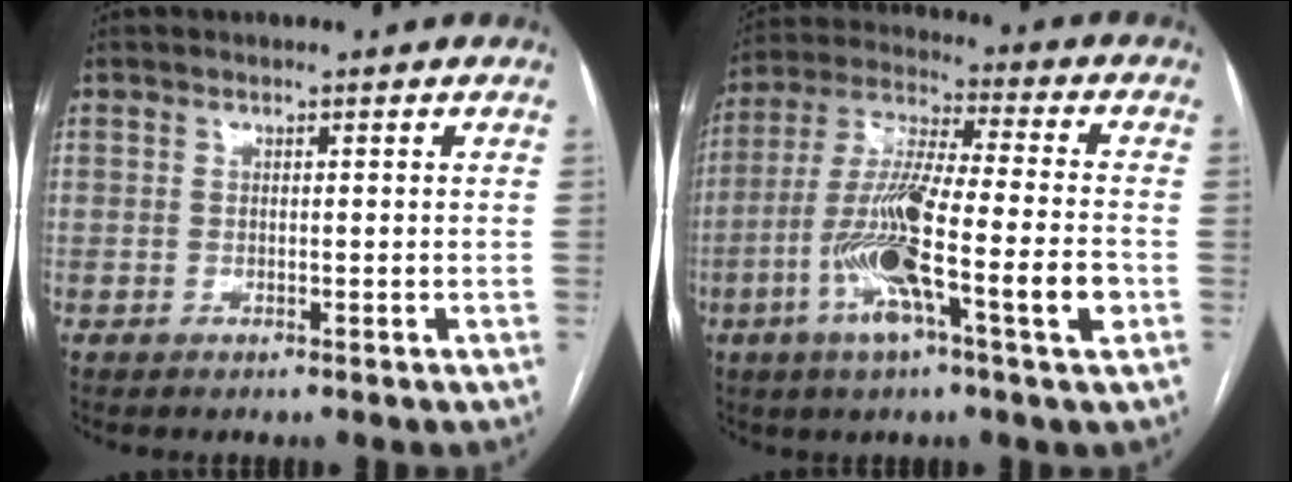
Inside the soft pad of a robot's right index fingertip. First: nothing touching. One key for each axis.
{"total": 16.7, "fx": -5.2, "fy": 1.1, "fz": 15.8, "tx": -0.301, "ty": -0.005, "tz": -0.096}